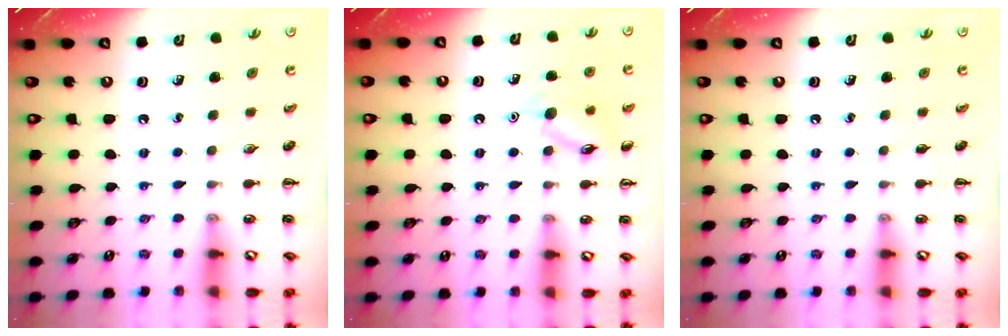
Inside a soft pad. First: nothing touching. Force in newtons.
{"total": 10.4, "press": 10.4, "slide": 0.7}
{"total": 0.0}